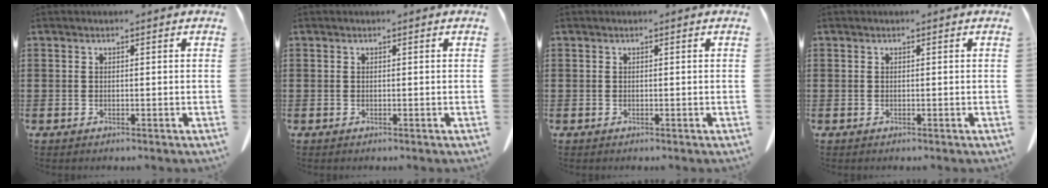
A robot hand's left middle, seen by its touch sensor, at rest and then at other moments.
{"total": 0.0}
{"total": 0.0}
{"total": 0.0}